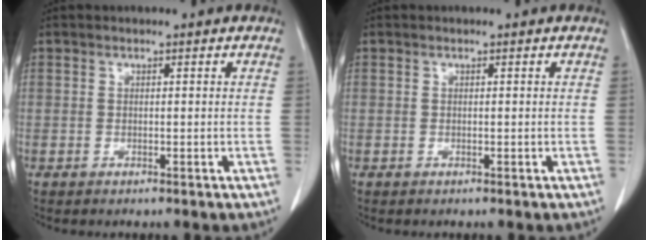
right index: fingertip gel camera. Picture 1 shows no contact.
{"total": 0.0}